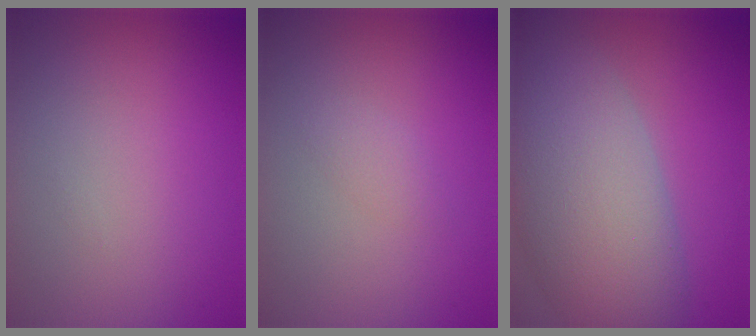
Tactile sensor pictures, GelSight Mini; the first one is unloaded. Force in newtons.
{"total": 1.0, "press": 1.0, "slide": 0.0}
{"total": 10.7, "press": 10.7, "slide": 0.7}